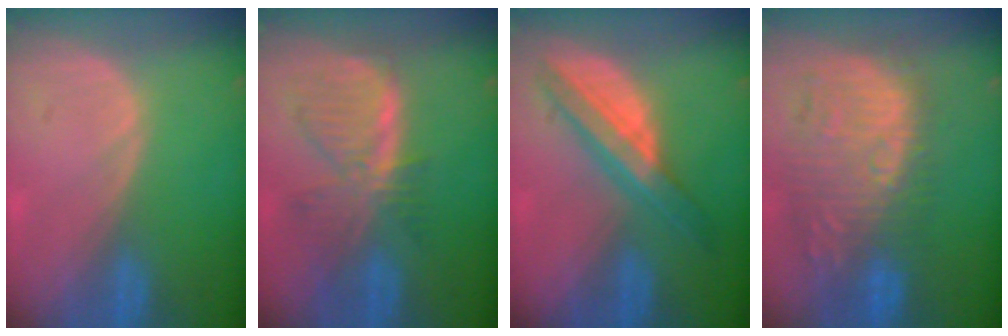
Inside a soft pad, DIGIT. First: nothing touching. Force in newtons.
{"total": 7.8, "press": 7.0, "slide": 3.4}
{"total": 6.9, "press": 6.9, "slide": 0.2}
{"total": 12.1, "press": 11.3, "slide": 4.3}